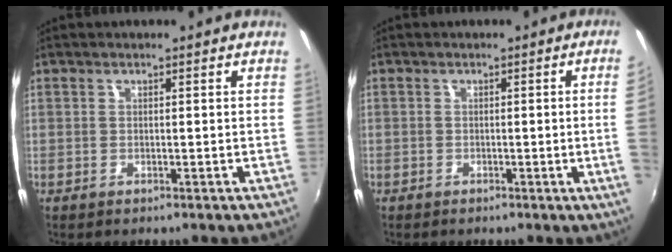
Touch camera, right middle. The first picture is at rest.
{"total": 3.4, "force": [-0.1, -1.7, 3.0], "torque": [-0.049, -0.010, 0.005]}